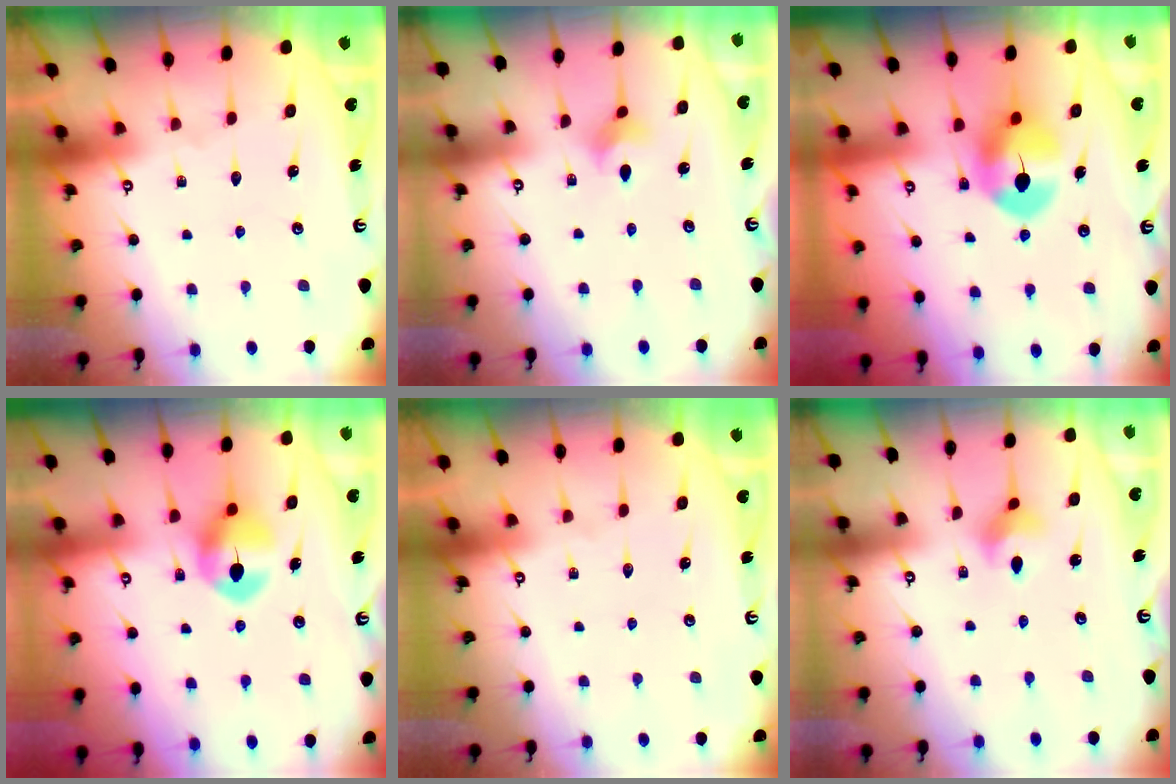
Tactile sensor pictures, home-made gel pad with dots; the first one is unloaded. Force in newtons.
{"total": 2.9, "press": 2.9, "slide": 0.7}
{"total": 8.8, "press": 8.8, "slide": 0.3}
{"total": 8.9, "press": 8.9, "slide": 0.3}
{"total": 0.0}
{"total": 3.5, "press": 3.4, "slide": 0.7}